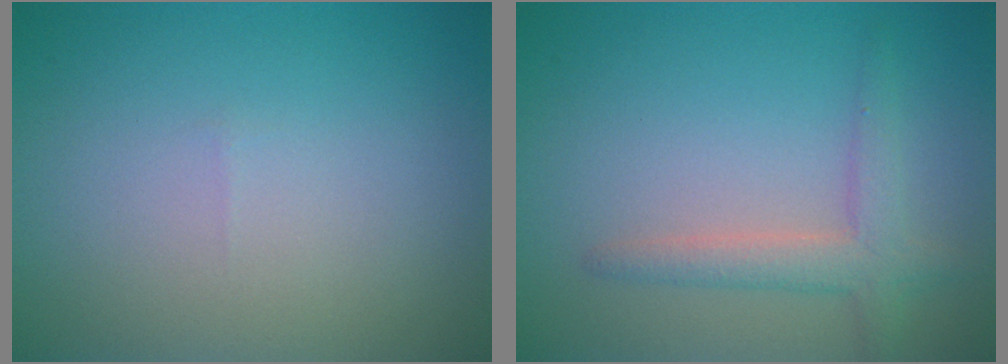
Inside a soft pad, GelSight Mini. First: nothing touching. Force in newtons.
{"total": 2.7, "press": 2.7, "slide": 0.2}